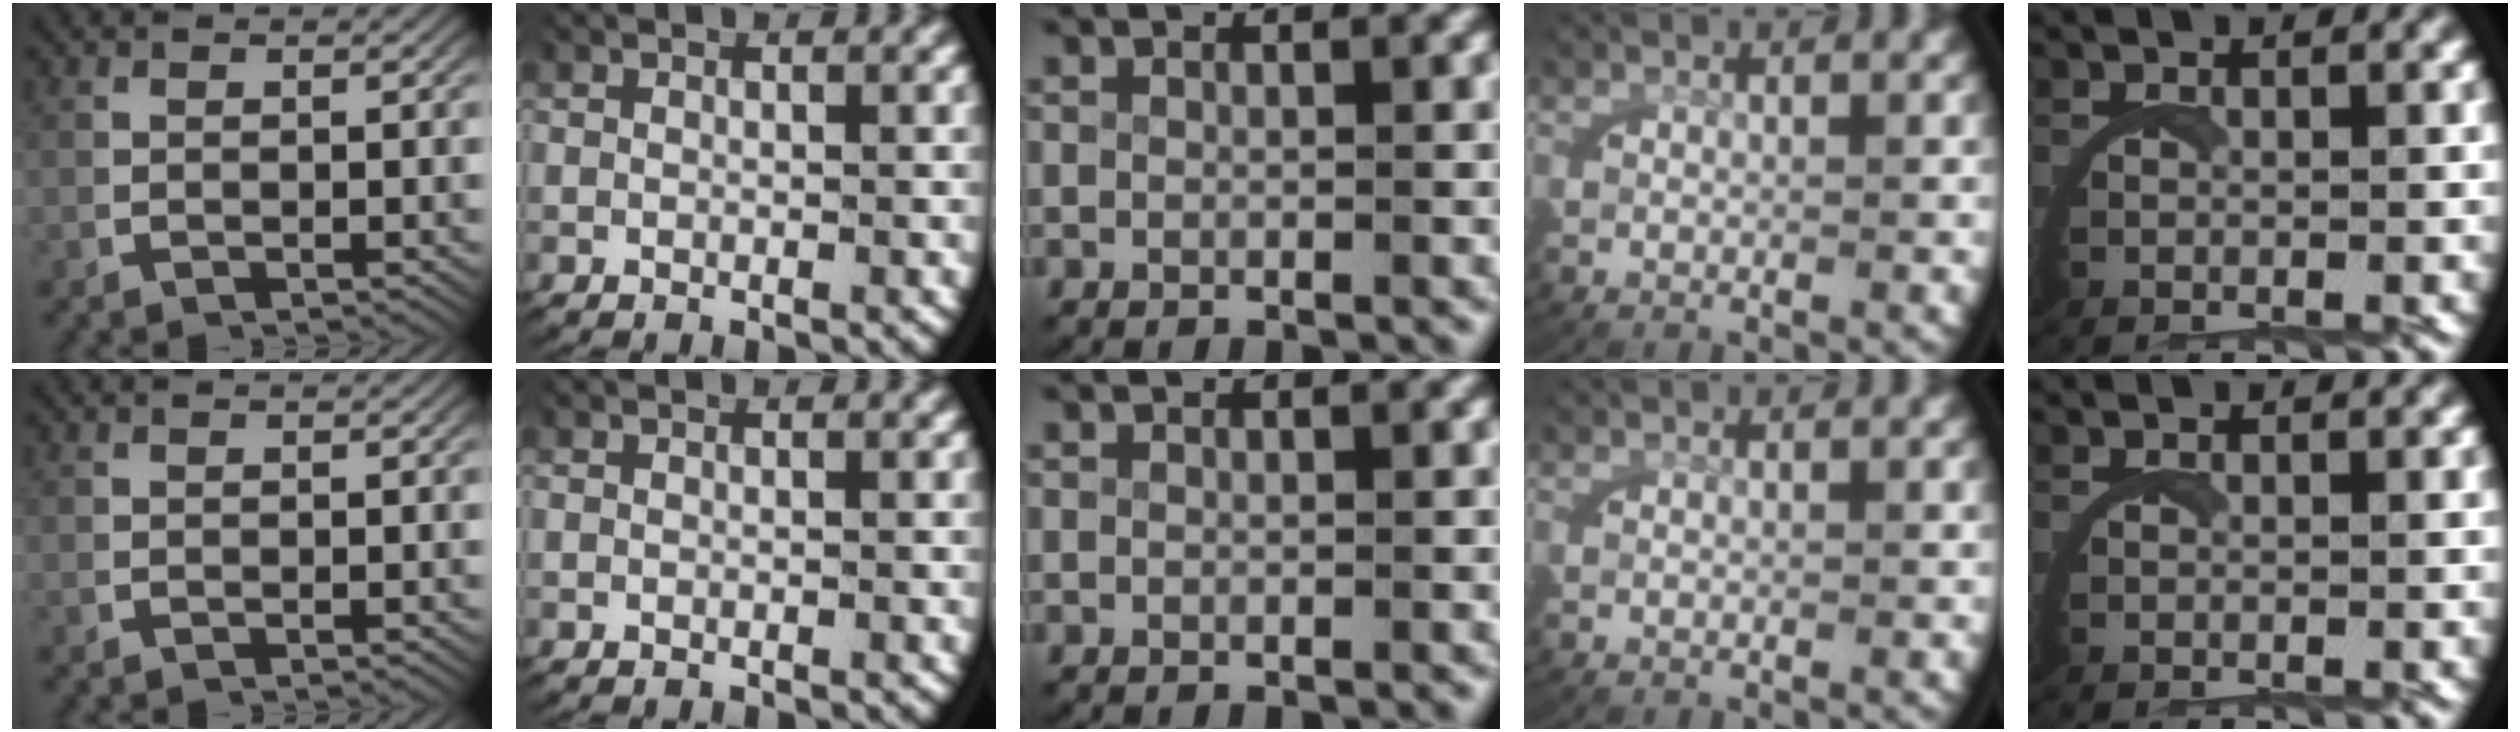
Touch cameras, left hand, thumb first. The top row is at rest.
{}